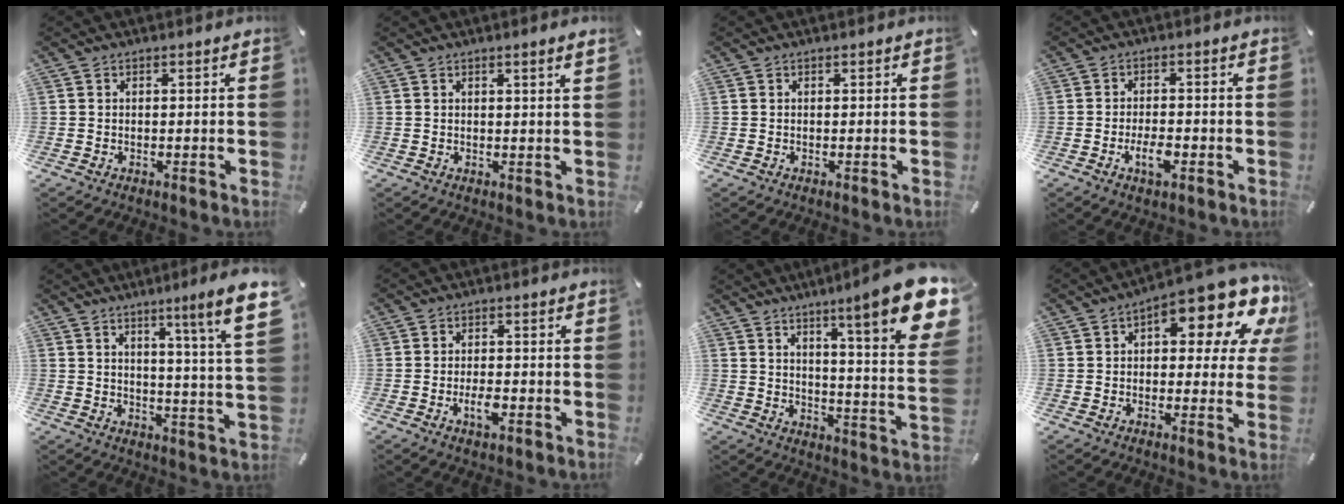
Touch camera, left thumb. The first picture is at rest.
{"total": 1.8, "force": [0.9, -0.1, 1.5], "torque": [-0.028, -0.002, 0.016]}
{"total": 0.0}
{"total": 5.0, "force": [-2.1, 2.2, 3.9], "torque": [-0.075, 0.007, -0.037]}
{"total": 11.4, "force": [6.6, -0.8, 9.2], "torque": [-0.141, -0.043, 0.097]}
{"total": 3.9, "force": [-1.5, 1.7, 3.2], "torque": [-0.067, 0.002, -0.028]}
{"total": 18.1, "force": [10.9, 2.5, 14.2], "torque": [-0.211, -0.079, 0.166]}
{"total": 15.5, "force": [8.3, 6.1, 11.6], "torque": [-0.146, -0.070, 0.131]}